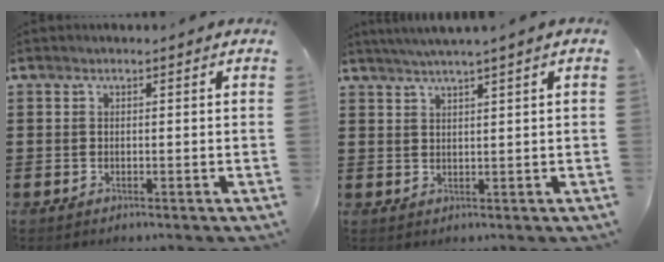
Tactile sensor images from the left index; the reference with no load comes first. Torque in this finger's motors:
{"motor_torque": [2.14, 0.00, 0.38, 0.05]}